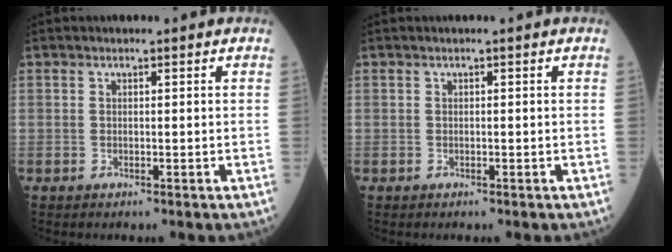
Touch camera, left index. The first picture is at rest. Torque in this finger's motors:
{"motor_torque": [-0.02, 0.02, 0.00, 0.00]}